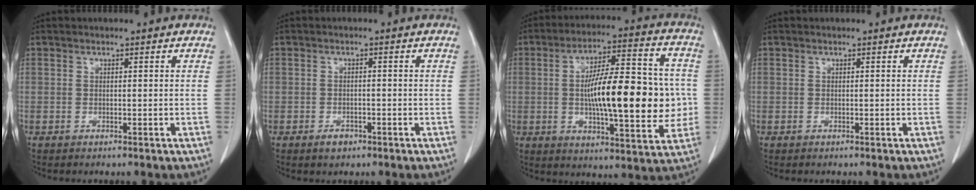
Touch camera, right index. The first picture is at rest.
{"total": 2.2, "force": [-1.7, 1.3, 0.6], "torque": [-0.011, 0.005, -0.023]}
{"total": 18.9, "force": [-0.8, 4.9, 18.3], "torque": [-0.290, 0.017, -0.009]}
{"total": 0.0}